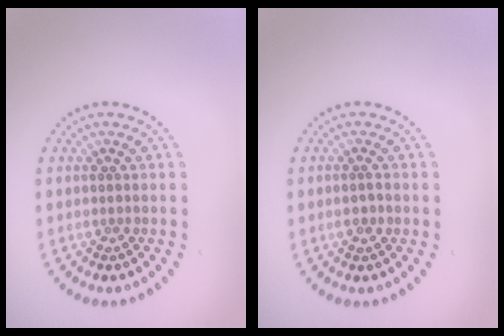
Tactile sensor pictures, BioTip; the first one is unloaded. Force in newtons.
{"total": 1.3, "press": 1.3, "slide": 0.4}